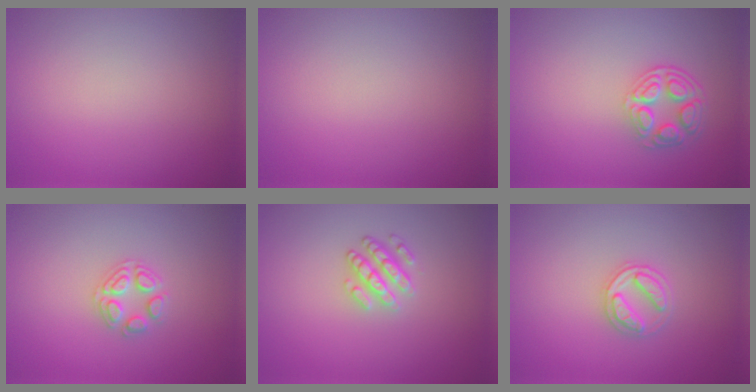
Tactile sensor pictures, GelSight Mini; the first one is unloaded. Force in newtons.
{"total": 0.0}
{"total": 4.5, "press": 3.4, "slide": 2.9}
{"total": 2.5, "press": 2.5, "slide": 0.3}
{"total": 2.6, "press": 2.4, "slide": 1.1}
{"total": 2.6, "press": 2.5, "slide": 0.5}